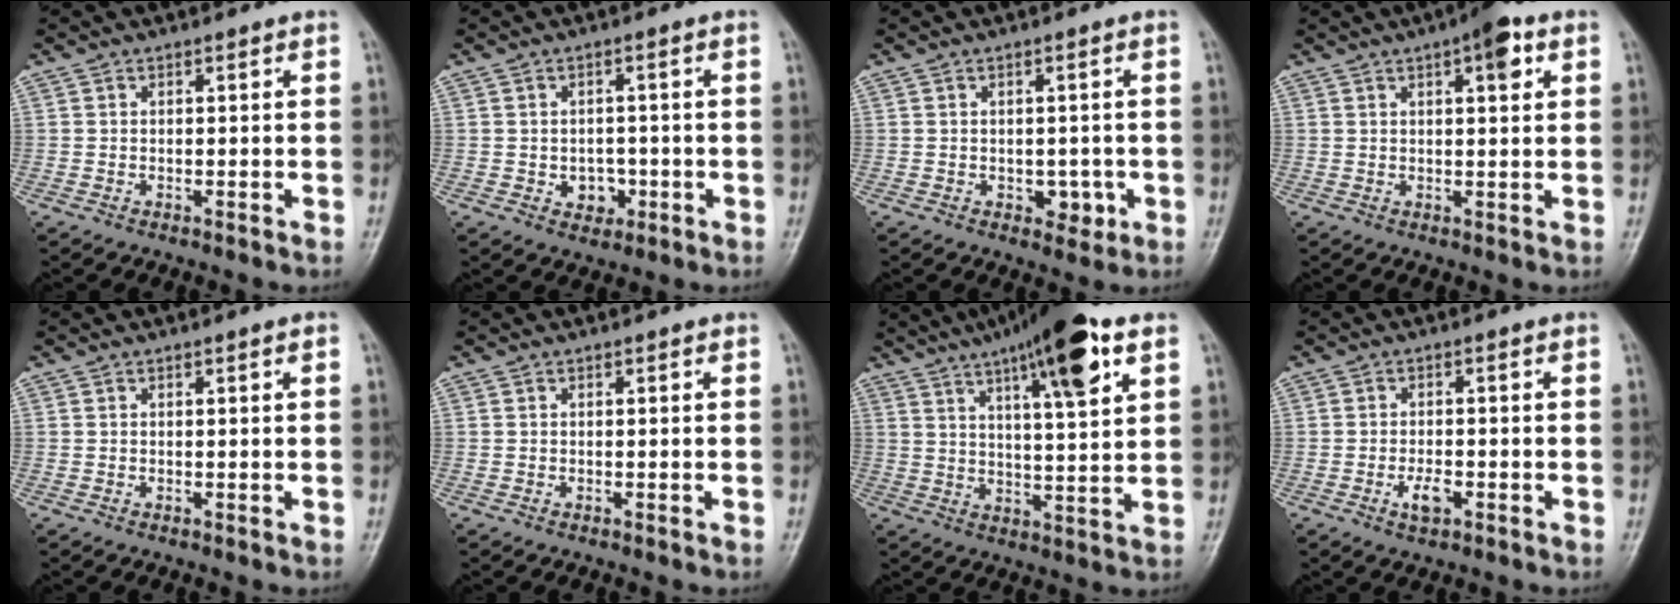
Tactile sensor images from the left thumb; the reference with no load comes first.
{"total": 4.0, "force": [-1.1, 3.2, 2.1], "torque": [-0.005, 0.007, -0.010]}
{"total": 3.8, "force": [-0.9, 2.6, 2.7], "torque": [-0.011, 0.002, -0.005]}
{"total": 6.2, "force": [2.7, 1.9, 5.2], "torque": [-0.063, 0.000, 0.033]}
{"total": 0.6, "force": [0.2, -0.1, 0.5], "torque": [-0.010, 0.001, 0.002]}
{"total": 0.0}
{"total": 17.3, "force": [9.2, 3.6, 14.1], "torque": [-0.209, -0.020, 0.143]}
{"total": 3.2, "force": [-1.3, 1.5, 2.5], "torque": [-0.044, 0.005, -0.022]}